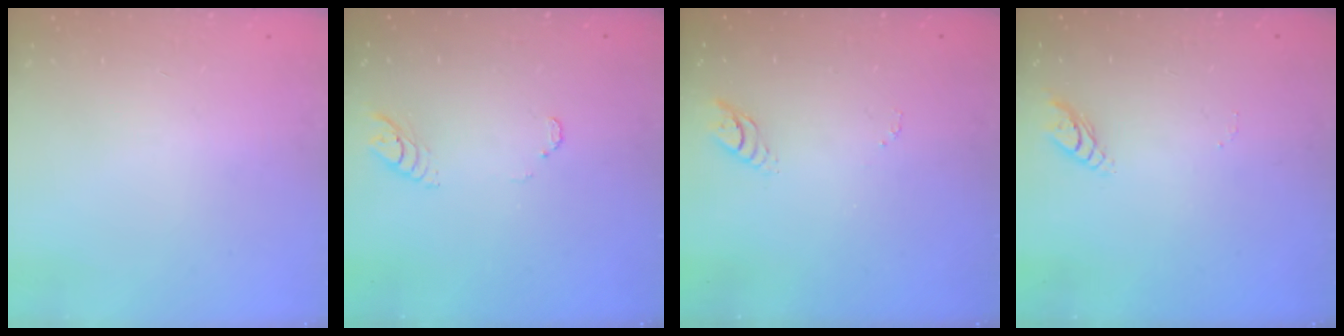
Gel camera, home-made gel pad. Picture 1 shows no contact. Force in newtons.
{"total": 4.0, "press": 3.9, "slide": 0.3}
{"total": 3.9, "press": 3.9, "slide": 0.3}
{"total": 4.0, "press": 4.0, "slide": 0.4}